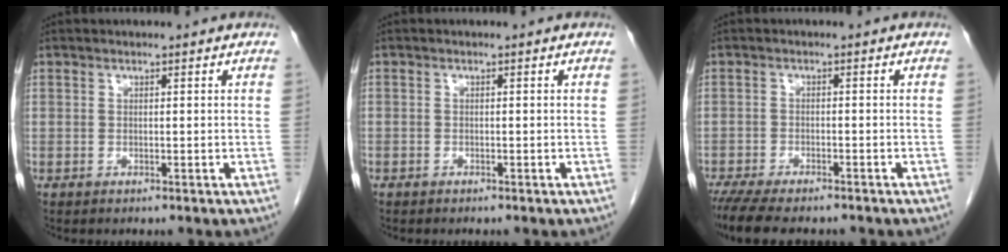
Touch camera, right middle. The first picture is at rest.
{"total": 0.5, "force": [-0.4, 0.3, 0.1], "torque": [-0.006, 0.002, -0.007]}
{"total": 11.0, "force": [-9.2, 2.8, 5.4], "torque": [-0.087, -0.011, -0.138]}